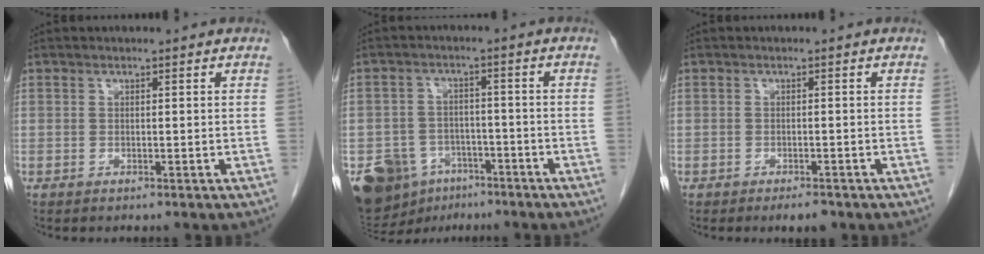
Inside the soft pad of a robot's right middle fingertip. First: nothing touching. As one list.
[{"total": 13.5, "force": [-7.8, 9.4, 5.8], "torque": [-0.136, 0.007, -0.116]}, {"total": 2.1, "force": [-1.6, 0.6, 1.3], "torque": [-0.019, -0.002, -0.018]}]